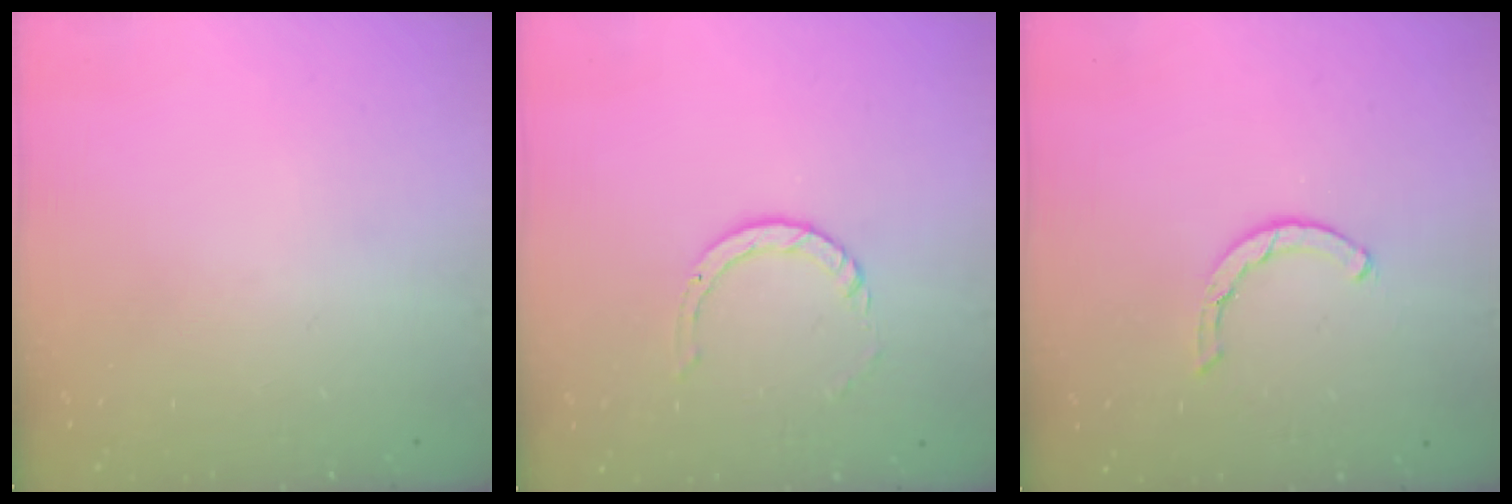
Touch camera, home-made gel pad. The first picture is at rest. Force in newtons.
{"total": 3.8, "press": 3.7, "slide": 0.3}
{"total": 2.0, "press": 2.0, "slide": 0.2}